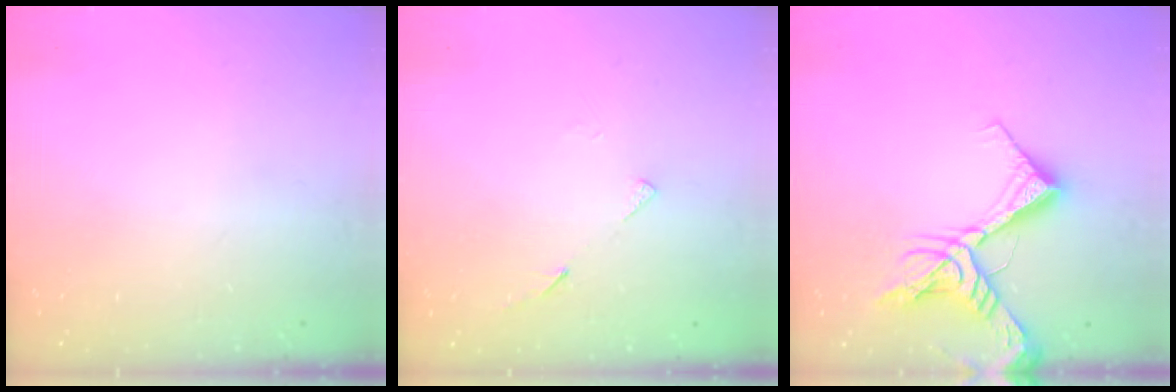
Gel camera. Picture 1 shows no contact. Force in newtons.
{"total": 5.0, "press": 5.0, "slide": 0.5}
{"total": 15.3, "press": 15.2, "slide": 1.1}